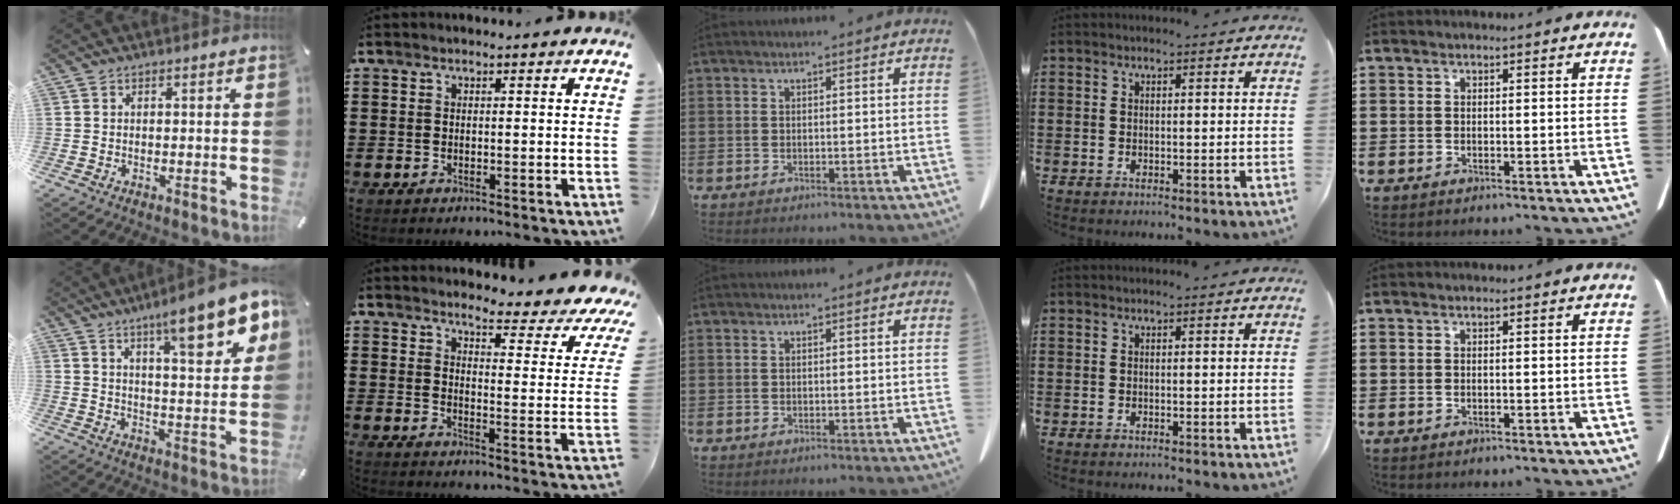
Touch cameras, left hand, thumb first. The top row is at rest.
{"thumb": {"total": 15.2, "force": [9.5, 4.0, 11.2], "torque": [-0.154, -0.052, 0.146]}, "index": {"total": 4.4, "force": [3.6, 0.3, 2.5], "torque": [-0.043, -0.040, 0.049]}}